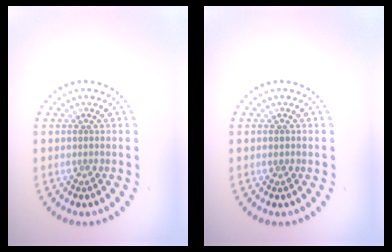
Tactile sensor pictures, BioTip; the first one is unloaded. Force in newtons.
{"total": 0.8, "press": 0.8, "slide": 0.1}